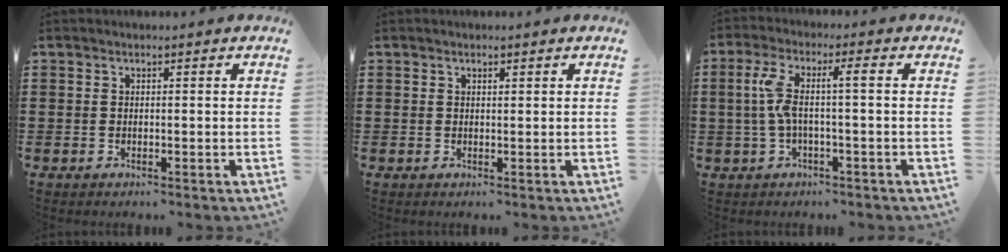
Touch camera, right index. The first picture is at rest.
{"total": 0.6, "force": [0.4, 0.3, 0.4], "torque": [-0.008, 0.001, 0.008]}
{"total": 6.6, "force": [-0.1, 0.9, 6.5], "torque": [-0.142, -0.002, -0.015]}